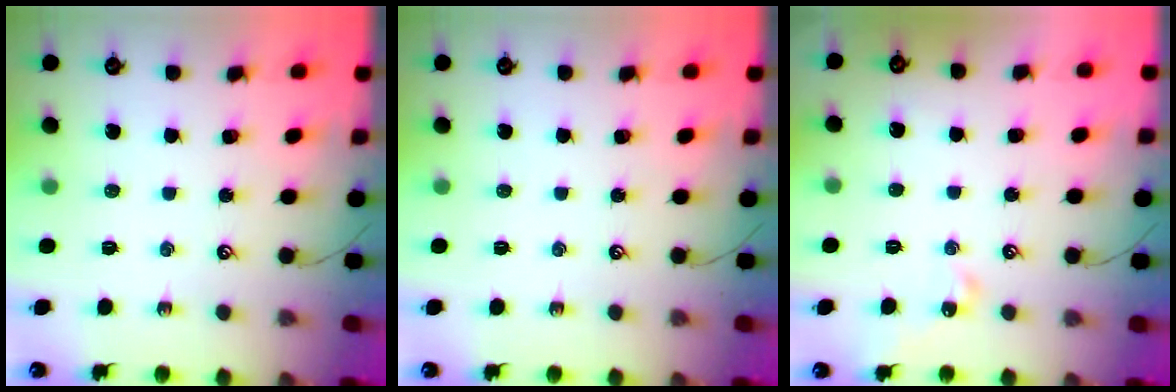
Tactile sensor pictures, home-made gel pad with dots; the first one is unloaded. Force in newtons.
{"total": 0.0}
{"total": 2.0, "press": 1.9, "slide": 0.5}